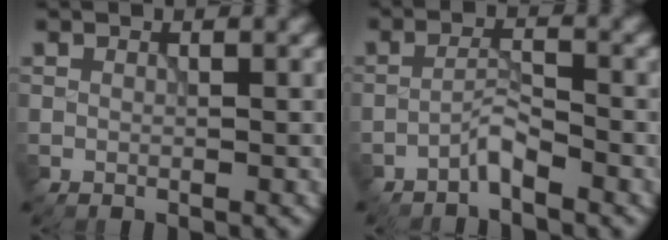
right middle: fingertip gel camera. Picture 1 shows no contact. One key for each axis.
{"total": 1.9, "fx": -1.6, "fy": 0.1, "fz": 1.0, "tx": -0.017, "ty": 0.010, "tz": -0.035}